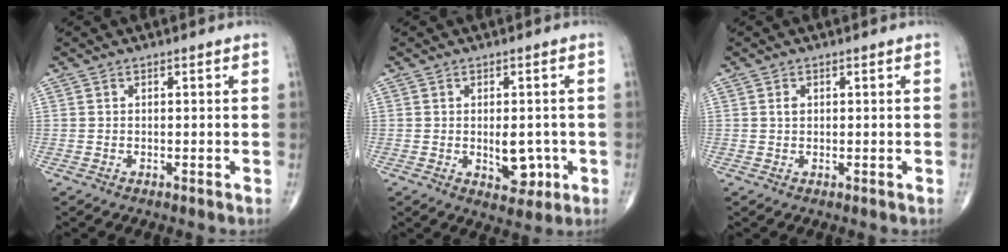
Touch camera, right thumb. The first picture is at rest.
{"total": 5.9, "force": [-1.0, 3.4, 4.8], "torque": [-0.038, -0.004, -0.006]}
{"total": 1.1, "force": [0.3, 0.8, 0.7], "torque": [-0.011, 0.002, 0.005]}